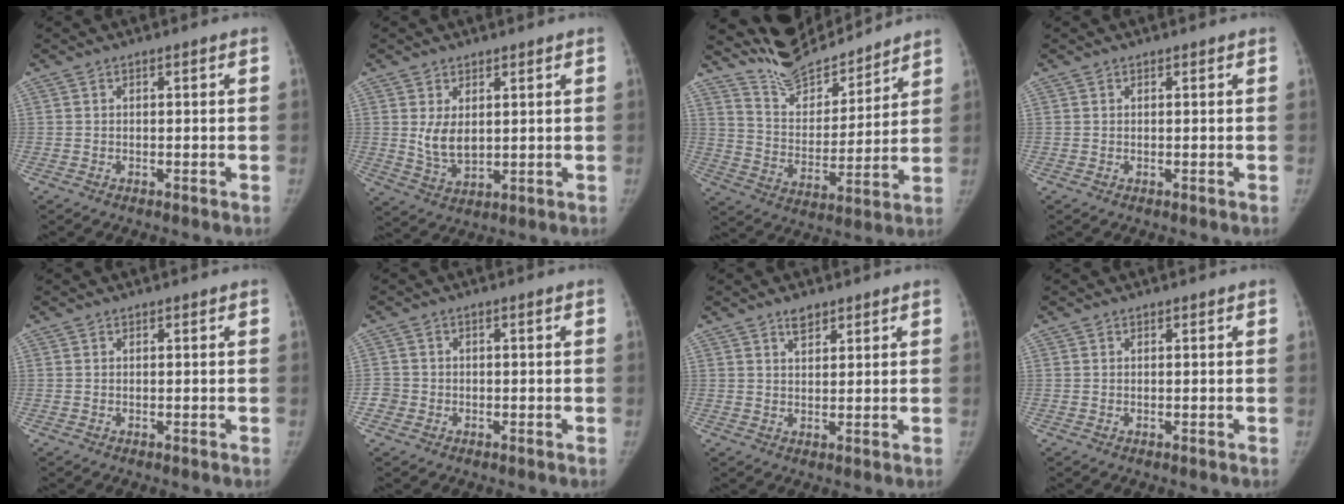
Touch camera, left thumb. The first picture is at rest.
{"total": 5.8, "force": [1.6, 3.8, 4.0], "torque": [-0.054, -0.021, 0.041]}
{"total": 14.2, "force": [13.5, 3.5, 2.5], "torque": [-0.011, -0.090, 0.244]}
{"total": 0.0}
{"total": 0.0}
{"total": 2.4, "force": [-0.8, 2.2, 0.0], "torque": [0.017, 0.011, -0.020]}
{"total": 3.0, "force": [2.3, 1.5, 1.3], "torque": [-0.006, -0.016, 0.038]}
{"total": 0.0}